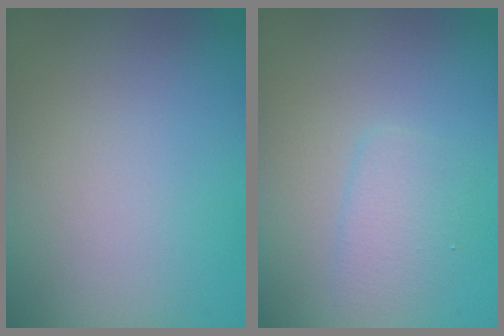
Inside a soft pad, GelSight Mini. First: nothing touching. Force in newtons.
{"total": 1.9, "press": 1.9, "slide": 0.2}